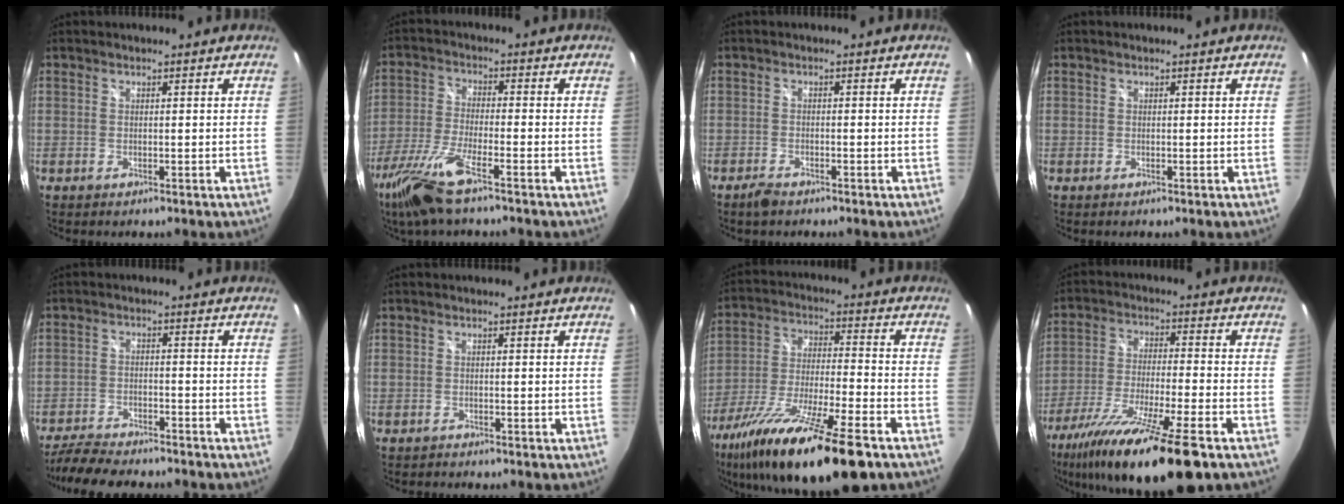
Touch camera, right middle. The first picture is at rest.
{"total": 11.0, "force": [-7.5, 1.6, 7.9], "torque": [-0.181, -0.027, -0.147]}
{"total": 2.7, "force": [-2.2, 0.9, 1.3], "torque": [-0.037, -0.004, -0.043]}
{"total": 0.0}
{"total": 9.7, "force": [-8.7, 1.7, 4.0], "torque": [-0.102, -0.021, -0.144]}
{"total": 0.0}
{"total": 22.8, "force": [-15.2, 3.7, 16.5], "torque": [-0.310, -0.050, -0.260]}
{"total": 20.1, "force": [-13.7, 2.0, 14.5], "torque": [-0.275, -0.052, -0.235]}